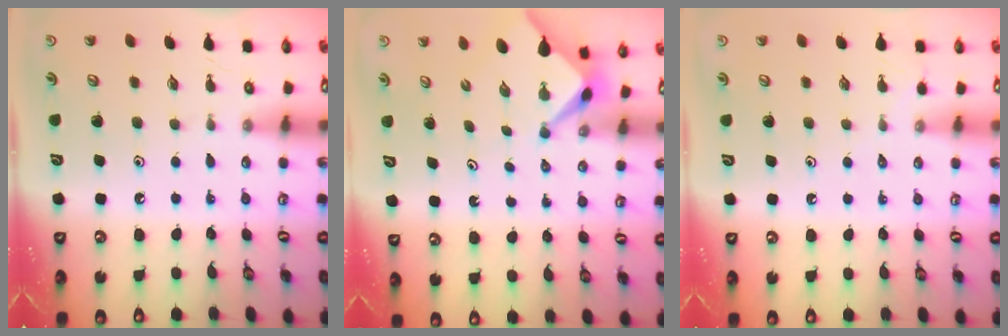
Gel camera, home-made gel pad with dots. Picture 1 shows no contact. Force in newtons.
{"total": 2.2, "press": 2.2, "slide": 0.2}
{"total": 2.1, "press": 2.1, "slide": 0.4}